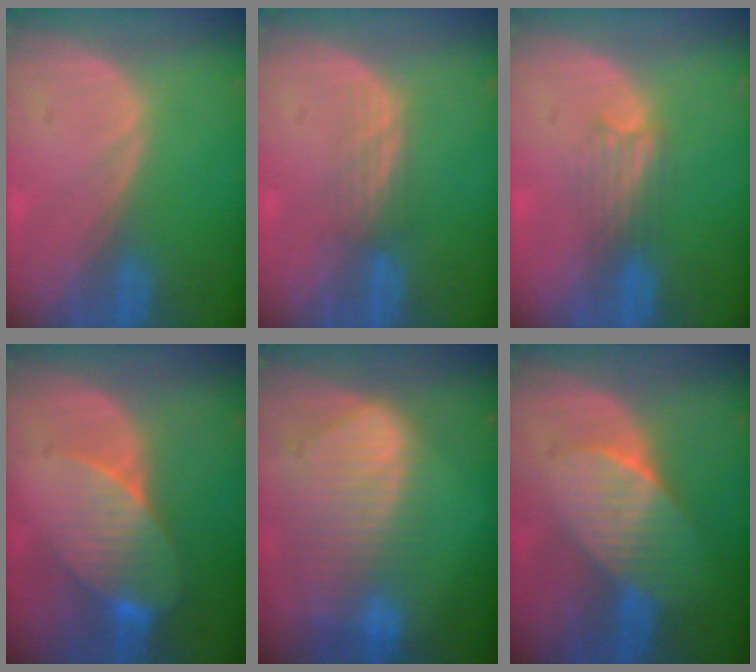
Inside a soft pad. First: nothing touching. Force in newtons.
{"total": 3.1, "press": 2.6, "slide": 1.7}
{"total": 3.3, "press": 2.9, "slide": 1.6}
{"total": 8.2, "press": 7.4, "slide": 3.7}
{"total": 10.5, "press": 9.0, "slide": 5.5}
{"total": 7.4, "press": 6.6, "slide": 3.3}